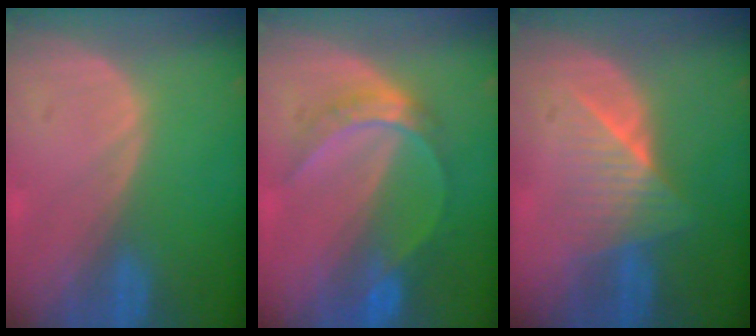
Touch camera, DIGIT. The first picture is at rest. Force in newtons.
{"total": 6.5, "press": 5.6, "slide": 3.4}
{"total": 6.6, "press": 5.9, "slide": 2.9}